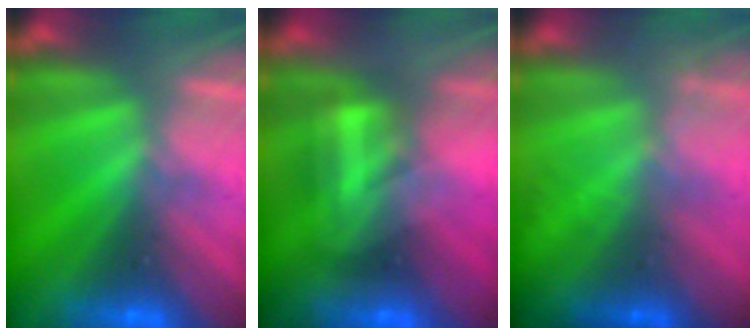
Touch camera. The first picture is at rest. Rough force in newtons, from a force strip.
{"total": 4.6}
{"total": 1.7}